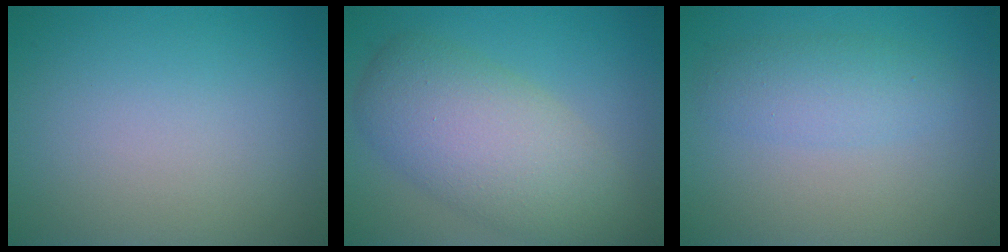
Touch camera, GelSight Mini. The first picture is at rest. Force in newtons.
{"total": 7.4, "press": 7.4, "slide": 0.6}
{"total": 2.7, "press": 2.7, "slide": 0.0}